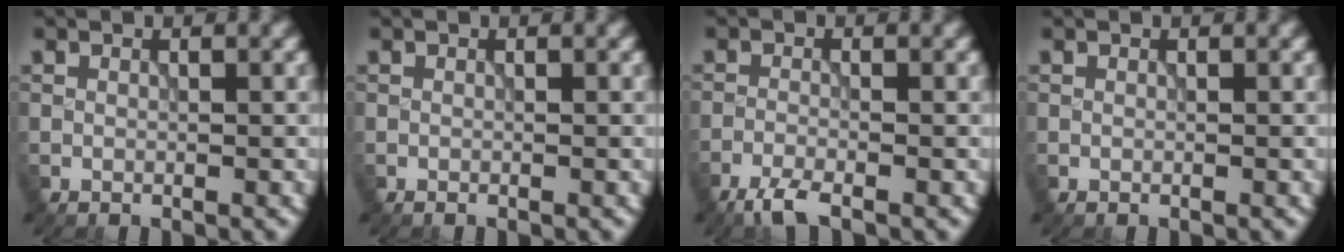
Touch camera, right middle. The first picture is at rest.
{"total": 0.0}
{"total": 2.5, "force": [-2.0, 0.4, 1.5], "torque": [-0.035, -0.008, -0.048]}
{"total": 0.0}